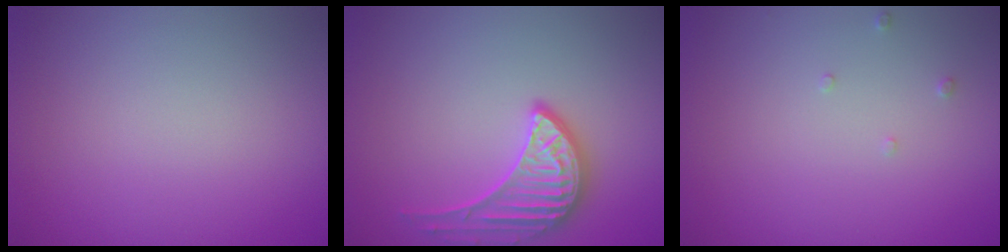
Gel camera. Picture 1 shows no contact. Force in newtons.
{"total": 3.3, "press": 3.1, "slide": 1.2}
{"total": 0.7, "press": 0.7, "slide": 0.2}